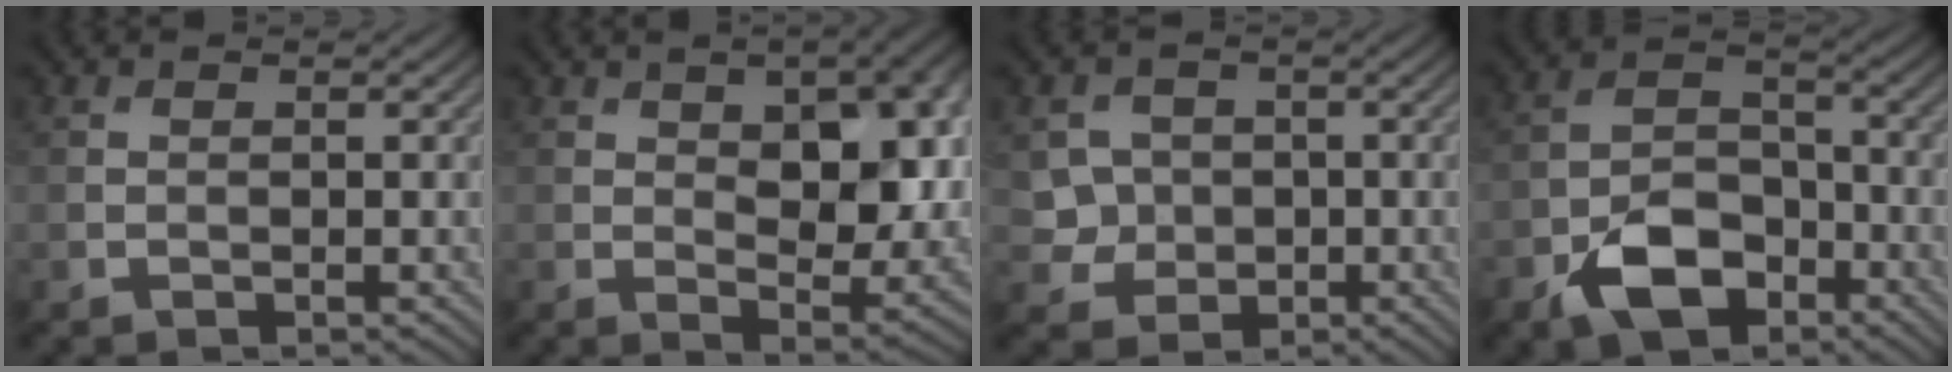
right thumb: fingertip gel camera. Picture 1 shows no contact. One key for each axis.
{"total": 12.0, "fx": 2.0, "fy": 6.5, "fz": 9.9, "tx": -0.150, "ty": -0.008, "tz": 0.039}
{"total": 4.2, "fx": -0.3, "fy": 4.0, "fz": 1.2, "tx": -0.030, "ty": -0.008, "tz": -0.018}
{"total": 8.4, "fx": -4.7, "fy": 5.0, "fz": 4.9, "tx": -0.094, "ty": -0.004, "tz": -0.098}